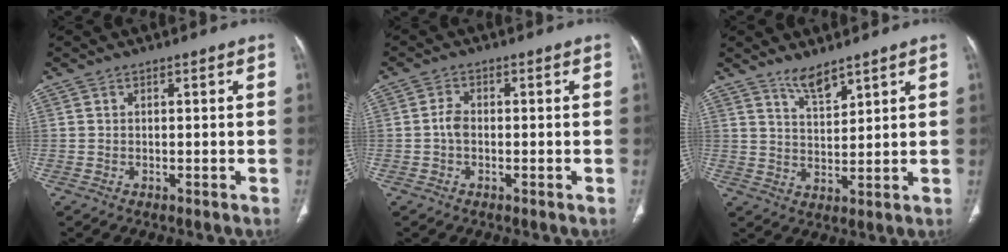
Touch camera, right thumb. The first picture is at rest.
{"total": 2.4, "force": [-0.5, 1.5, 1.7], "torque": [-0.029, 0.005, -0.015]}
{"total": 4.9, "force": [4.0, 1.2, 2.6], "torque": [-0.033, -0.033, 0.075]}